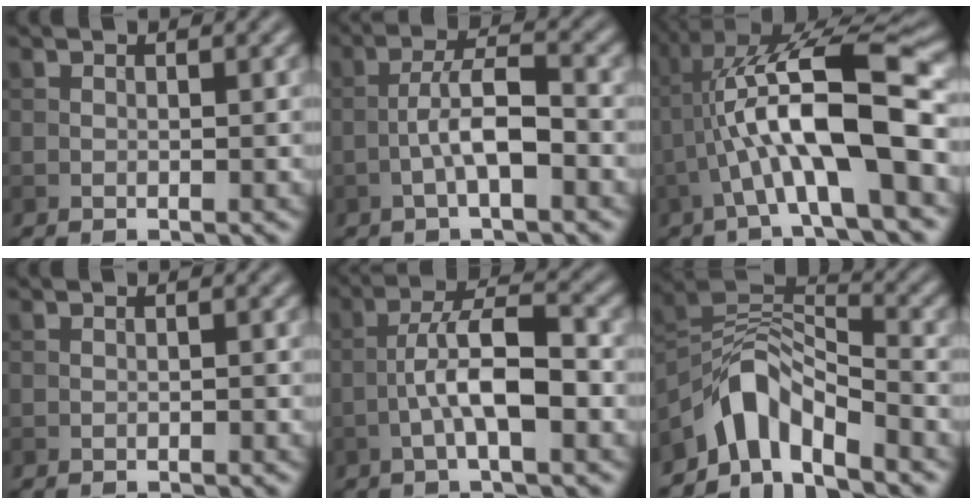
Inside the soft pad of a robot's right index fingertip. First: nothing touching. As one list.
[{"total": 4.4, "force": [-1.5, 1.2, 4.0], "torque": [-0.072, 0.013, -0.031]}, {"total": 11.2, "force": [-1.4, 2.8, 10.8], "torque": [-0.199, 0.022, -0.027]}, {"total": 0.0}, {"total": 6.1, "force": [-1.7, 1.8, 5.6], "torque": [-0.101, 0.015, -0.033]}, {"total": 6.3, "force": [-4.7, 2.6, 3.3], "torque": [-0.045, 0.002, -0.096]}]